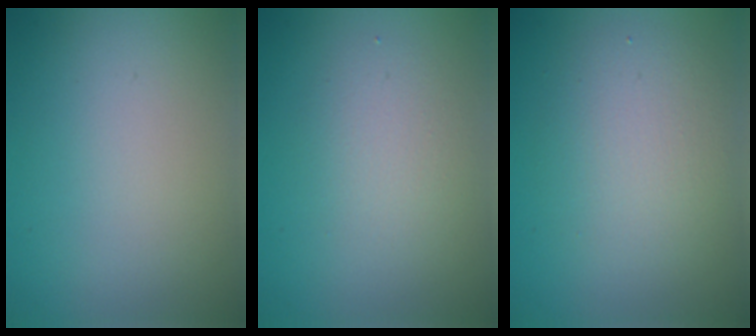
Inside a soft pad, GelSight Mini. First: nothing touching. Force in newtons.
{"total": 2.4, "press": 2.4, "slide": 0.1}
{"total": 3.8, "press": 3.8, "slide": 0.3}